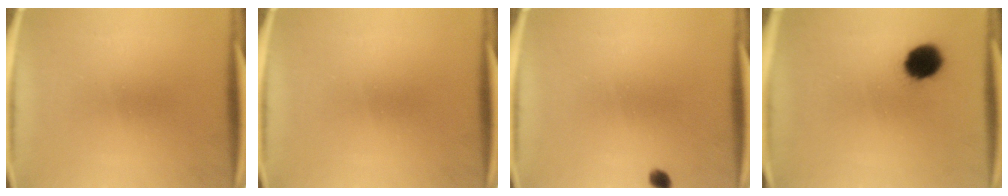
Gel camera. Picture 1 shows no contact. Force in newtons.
{"total": 0.0}
{"total": 1.4}
{"total": 9.1}